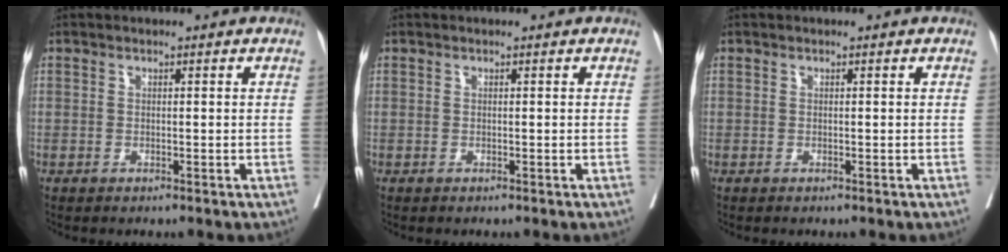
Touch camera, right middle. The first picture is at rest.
{"total": 0.0}
{"total": 0.0}